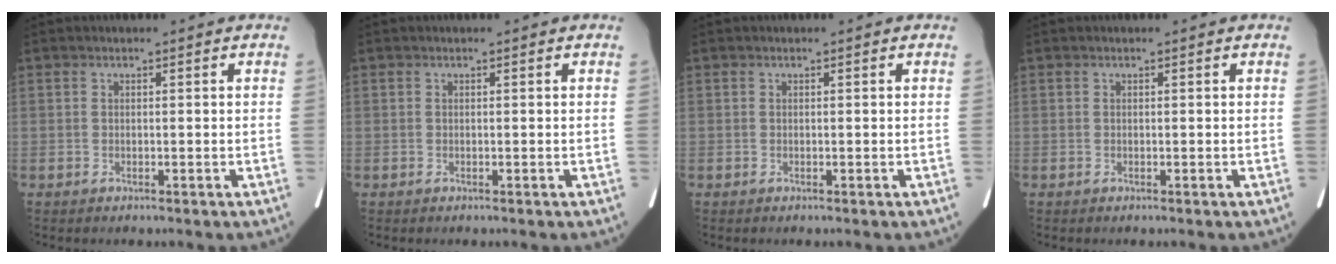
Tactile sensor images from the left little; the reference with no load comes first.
{"total": 0.0}
{"total": 0.0}
{"total": 0.0}